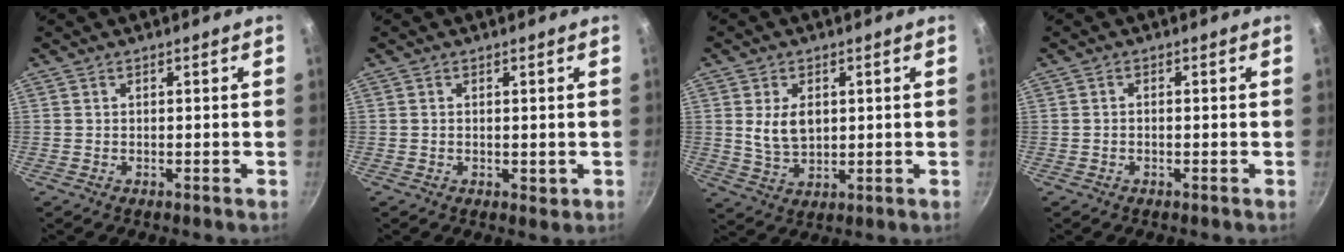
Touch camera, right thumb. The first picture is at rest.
{"total": 1.5, "force": [0.1, 0.9, 1.2], "torque": [-0.017, -0.003, 0.001]}
{"total": 6.8, "force": [1.3, 4.5, 5.0], "torque": [-0.082, -0.013, 0.031]}
{"total": 0.7, "force": [-0.3, 0.4, 0.5], "torque": [-0.012, 0.006, -0.006]}